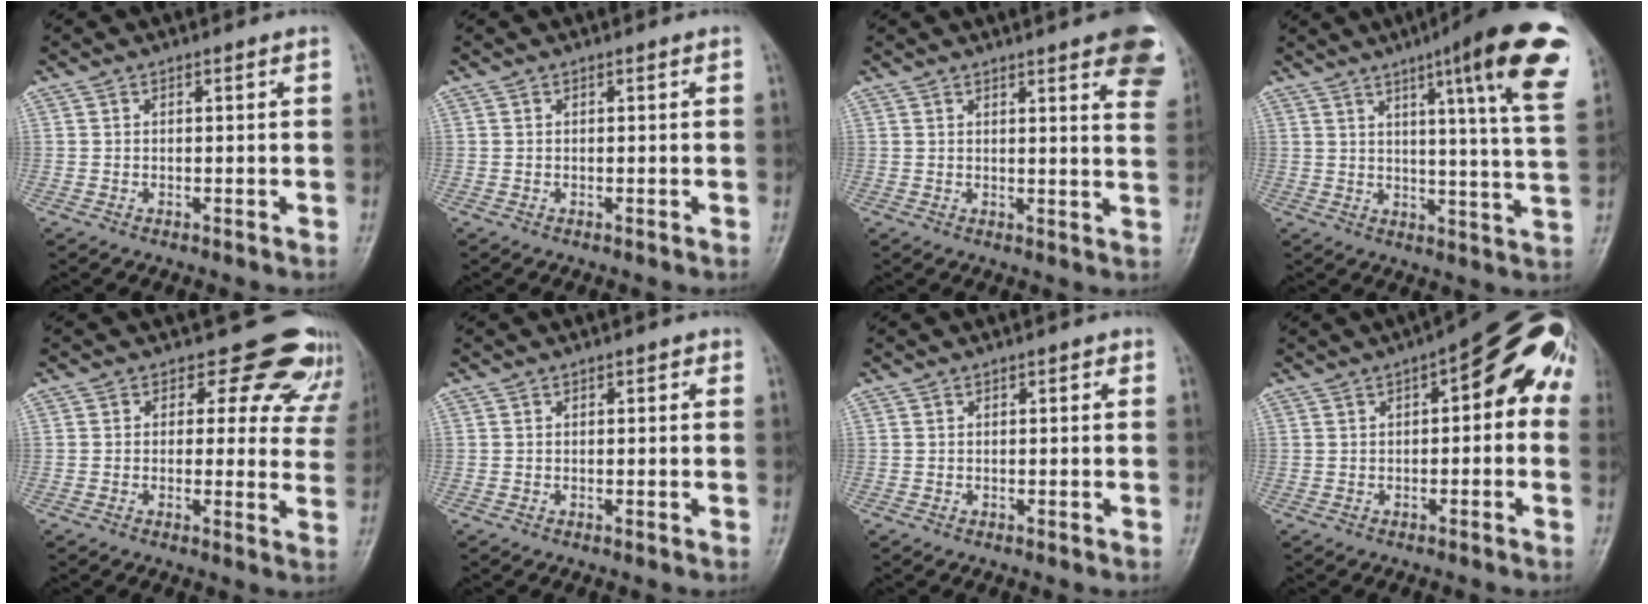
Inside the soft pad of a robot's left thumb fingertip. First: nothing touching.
{"total": 0.0}
{"total": 13.2, "force": [7.9, 2.9, 10.2], "torque": [-0.103, -0.029, 0.078]}
{"total": 19.8, "force": [10.0, 2.2, 17.0], "torque": [-0.209, -0.036, 0.123]}
{"total": 11.2, "force": [9.1, 6.1, 2.2], "torque": [0.035, -0.049, 0.075]}
{"total": 0.9, "force": [0.3, 0.5, 0.7], "torque": [0.000, 0.002, 0.000]}
{"total": 0.7, "force": [0.0, 0.5, 0.5], "torque": [0.001, 0.002, -0.003]}
{"total": 13.5, "force": [3.4, 5.5, 11.8], "torque": [-0.117, 0.030, 0.029]}